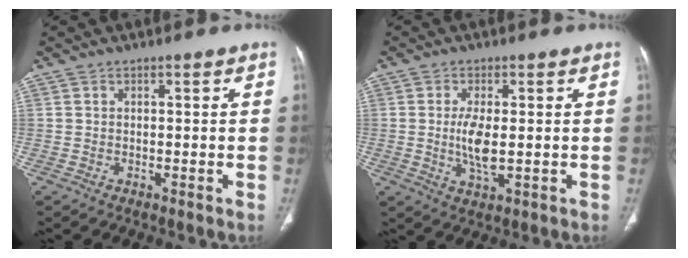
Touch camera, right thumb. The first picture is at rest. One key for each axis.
{"total": 5.8, "fx": 0.0, "fy": 2.0, "fz": 5.5, "tx": -0.114, "ty": -0.014, "tz": 0.003}